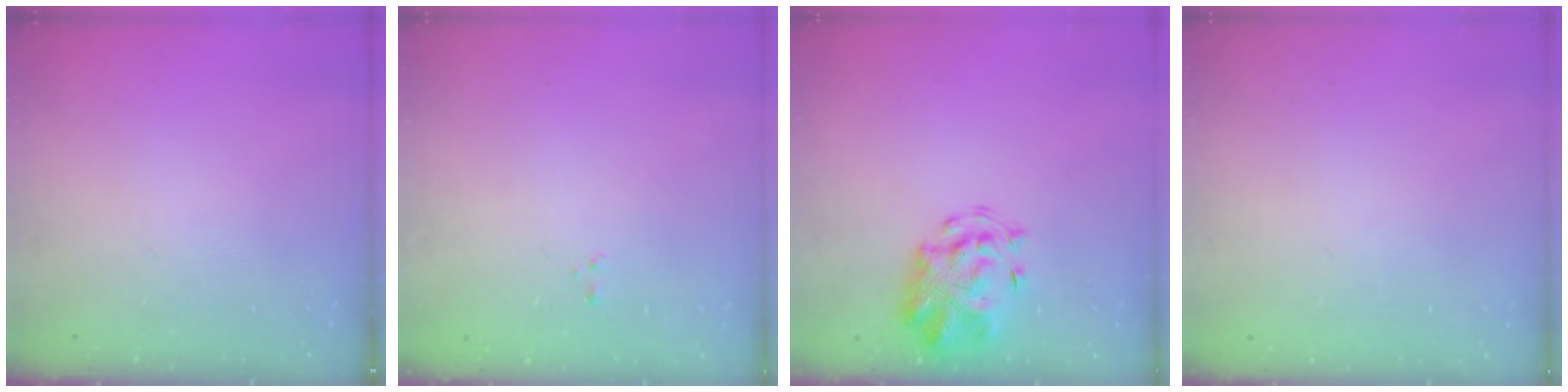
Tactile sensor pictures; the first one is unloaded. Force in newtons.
{"total": 0.8, "press": 0.6, "slide": 0.5}
{"total": 3.8, "press": 3.7, "slide": 1.2}
{"total": 1.8, "press": 1.8, "slide": 0.2}